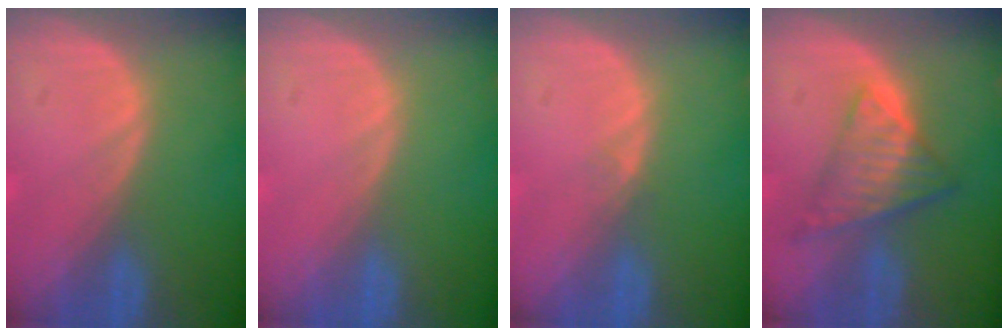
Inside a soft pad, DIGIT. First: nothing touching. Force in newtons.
{"total": 0.0}
{"total": 0.7, "press": 0.7, "slide": 0.1}
{"total": 7.5, "press": 6.3, "slide": 4.0}